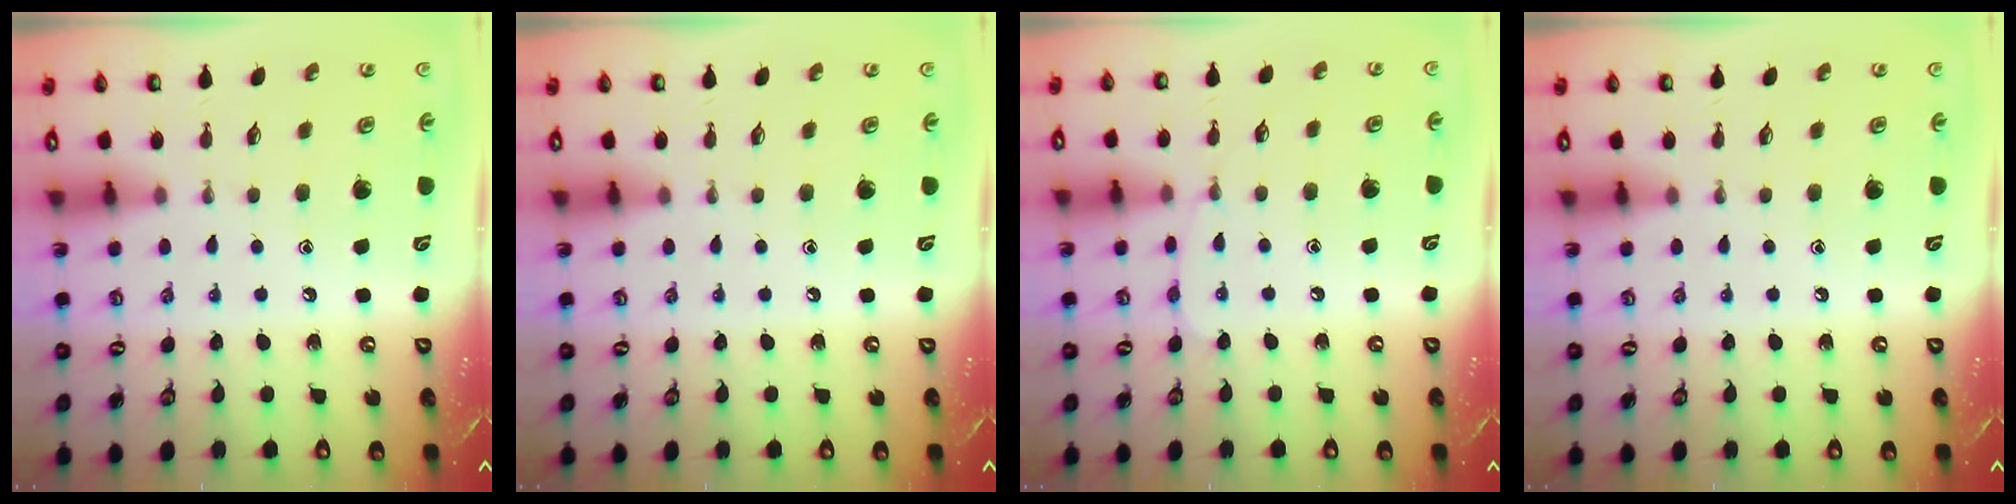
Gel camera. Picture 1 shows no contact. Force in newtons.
{"total": 0.0}
{"total": 6.4, "press": 6.3, "slide": 0.7}
{"total": 0.0}